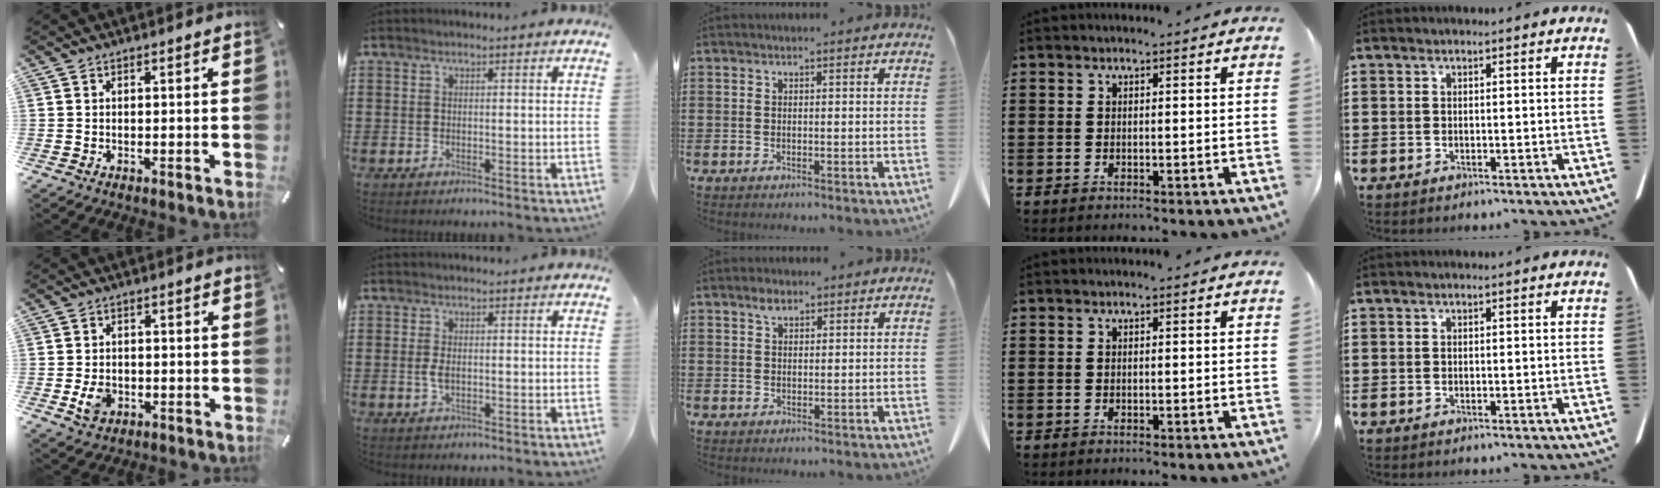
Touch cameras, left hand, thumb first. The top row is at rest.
{"thumb": {"total": 4.7, "force": [-1.2, 3.5, 2.9], "torque": [-0.059, -0.002, -0.026]}, "index": {"total": 2.0, "force": [0.0, 1.0, 1.8], "torque": [-0.051, -0.005, -0.005]}, "middle": {"total": 2.1, "force": [1.5, 1.0, 1.1], "torque": [-0.017, -0.003, 0.028]}}